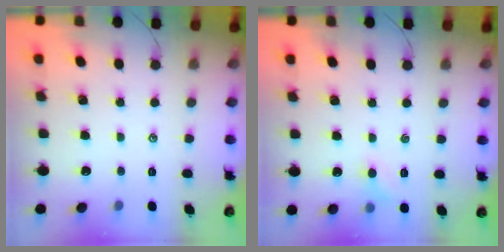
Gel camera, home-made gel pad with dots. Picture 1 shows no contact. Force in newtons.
{"total": 5.4, "press": 5.1, "slide": 1.5}